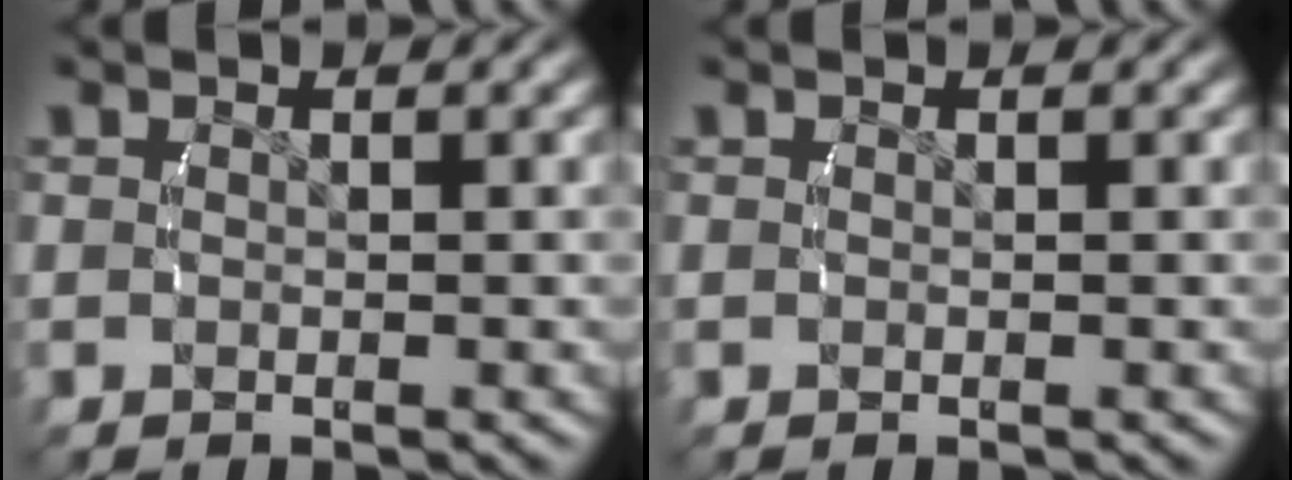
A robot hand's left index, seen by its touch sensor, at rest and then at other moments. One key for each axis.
{"total": 0.0}